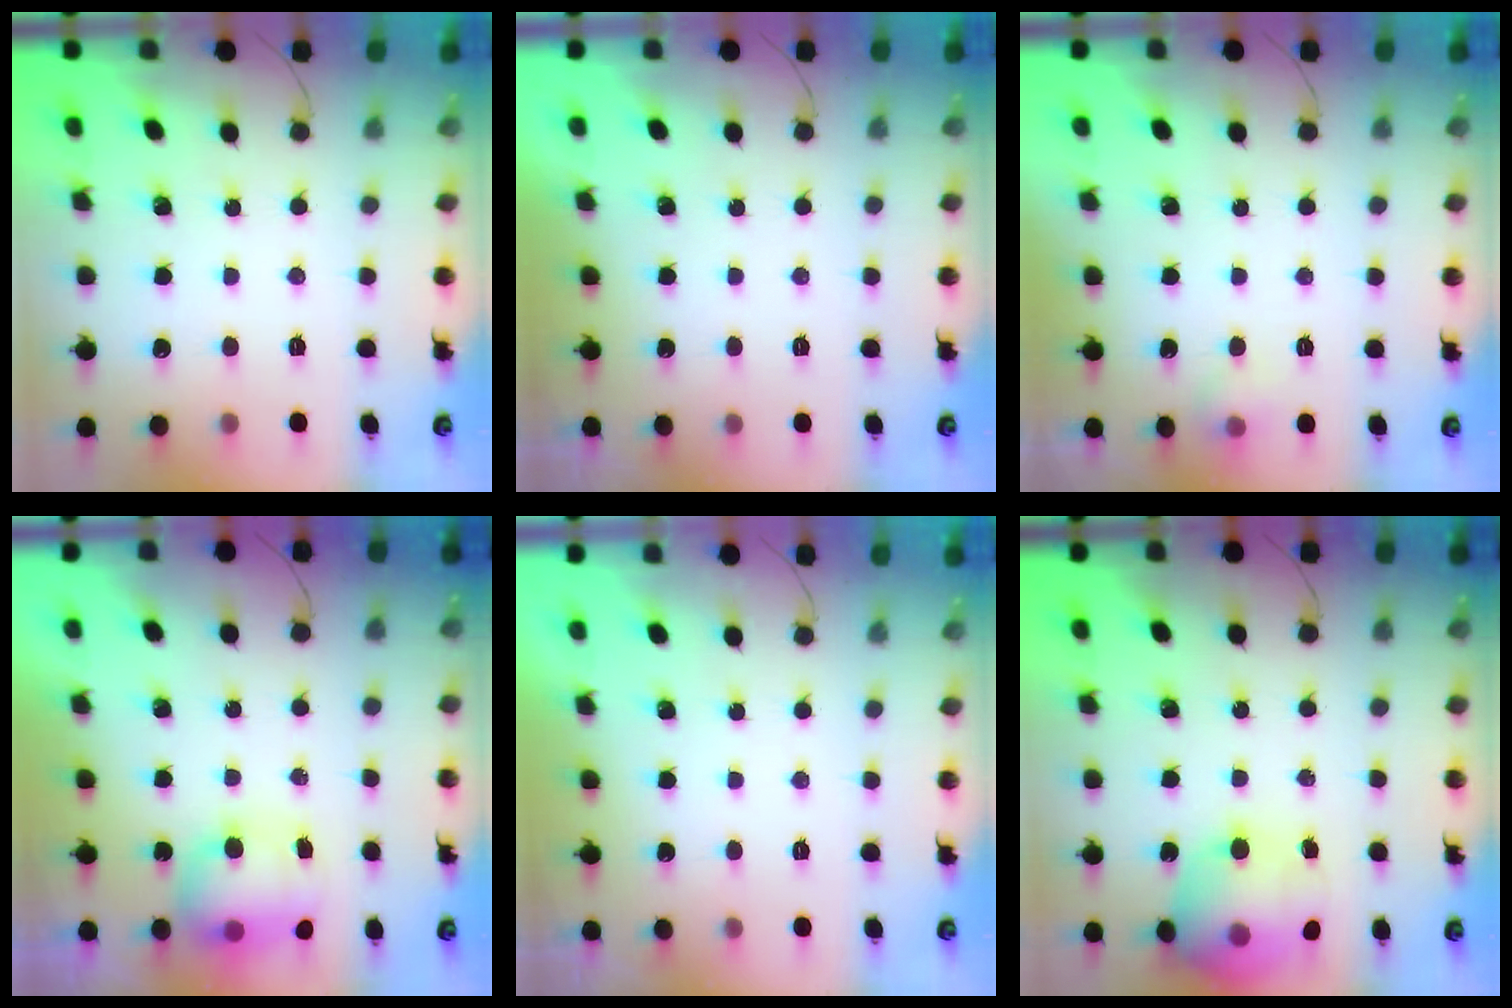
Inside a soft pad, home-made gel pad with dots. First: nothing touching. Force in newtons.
{"total": 0.0}
{"total": 5.3, "press": 5.1, "slide": 1.2}
{"total": 11.8, "press": 9.3, "slide": 7.3}
{"total": 0.0}
{"total": 18.1, "press": 17.9, "slide": 2.5}